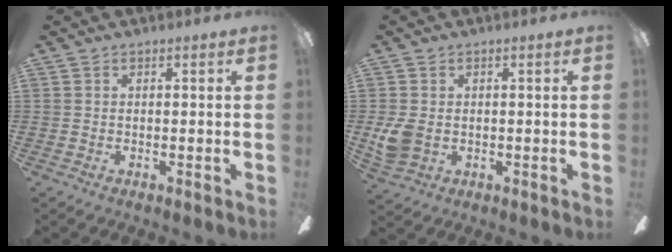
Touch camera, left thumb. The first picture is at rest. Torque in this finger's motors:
{"motor_torque": [0.04, 0.17, 0.23, -0.33, 0.05]}